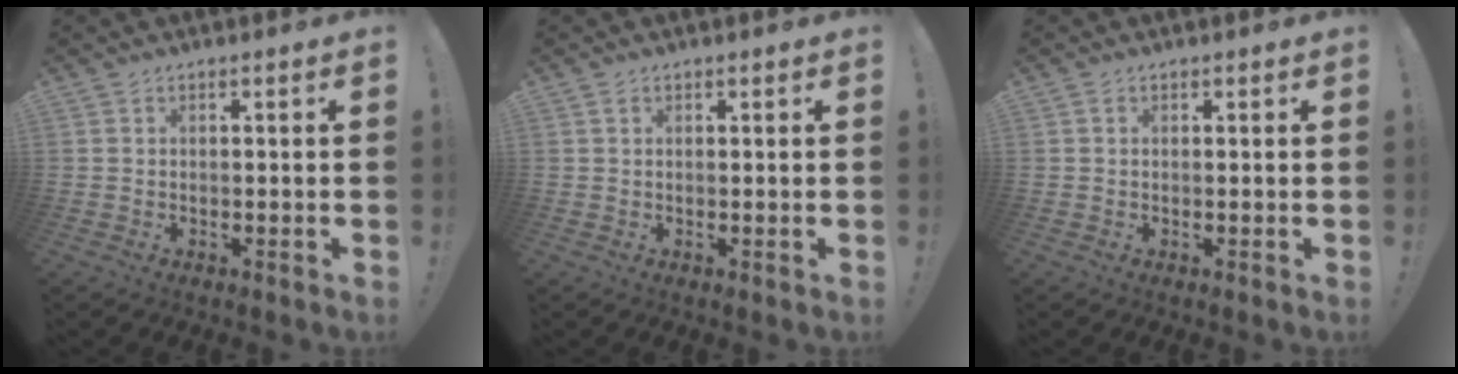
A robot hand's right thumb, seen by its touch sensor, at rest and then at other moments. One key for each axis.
{"total": 1.1, "fx": 0.6, "fy": 0.7, "fz": 0.7, "tx": -0.007, "ty": -0.001, "tz": 0.010}
{"total": 0.6, "fx": 0.3, "fy": 0.3, "fz": 0.4, "tx": -0.003, "ty": -0.002, "tz": 0.005}